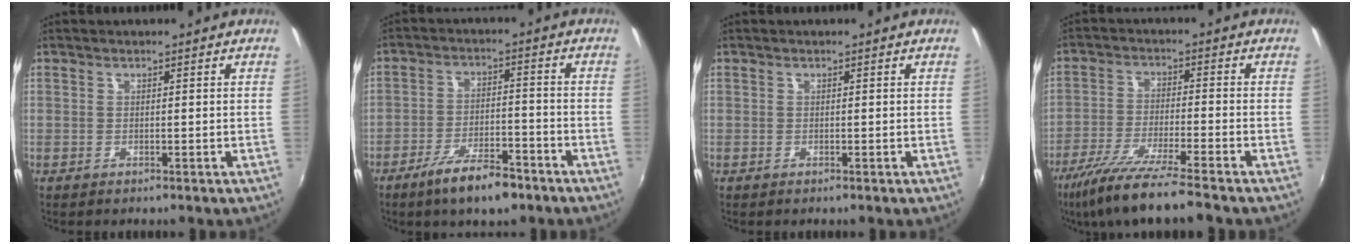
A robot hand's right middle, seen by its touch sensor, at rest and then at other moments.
{"total": 9.6, "force": [-6.8, 2.8, 6.1], "torque": [-0.126, -0.004, -0.111]}
{"total": 0.0}
{"total": 13.0, "force": [-10.6, -0.1, 7.5], "torque": [-0.162, -0.031, -0.189]}